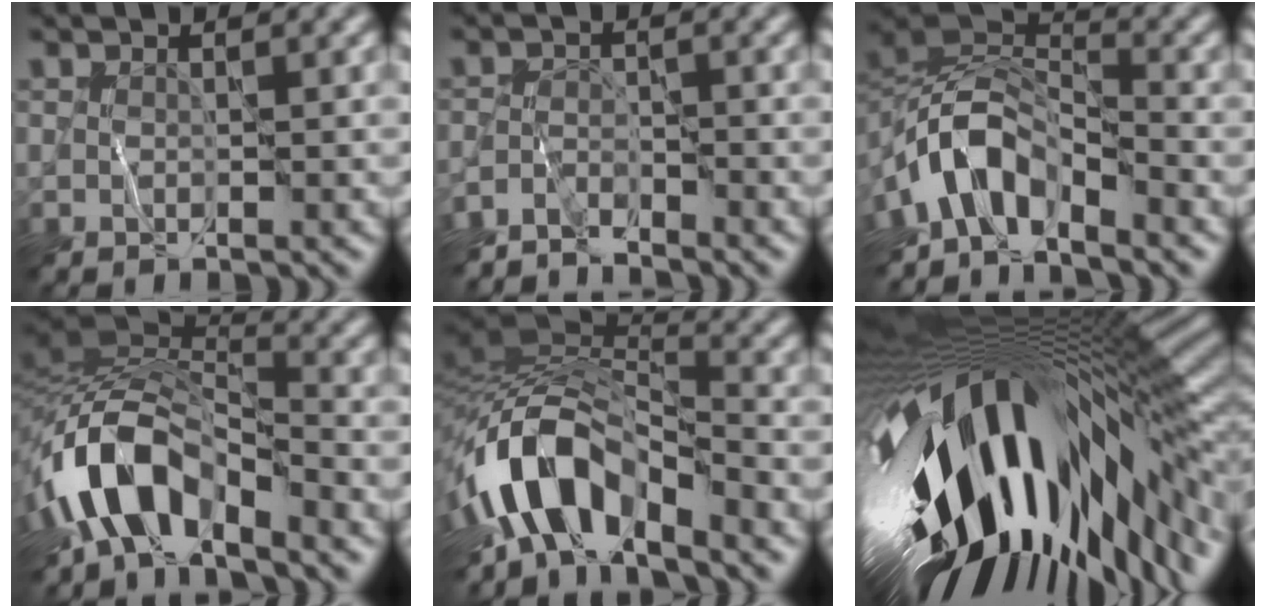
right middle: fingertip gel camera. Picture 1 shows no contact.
{"total": 3.0, "force": [-2.8, 0.6, 0.6], "torque": [-0.011, 0.000, -0.062]}
{"total": 6.1, "force": [-3.9, 3.0, 3.7], "torque": [-0.053, 0.007, -0.082]}
{"total": 8.7, "force": [-4.8, 4.1, 6.0], "torque": [-0.099, 0.011, -0.098]}
{"total": 9.7, "force": [-5.0, 4.5, 7.0], "torque": [-0.114, 0.014, -0.099]}
{"total": 19.0, "force": [-3.0, 8.5, 16.7], "torque": [-0.290, -0.046, -0.044]}